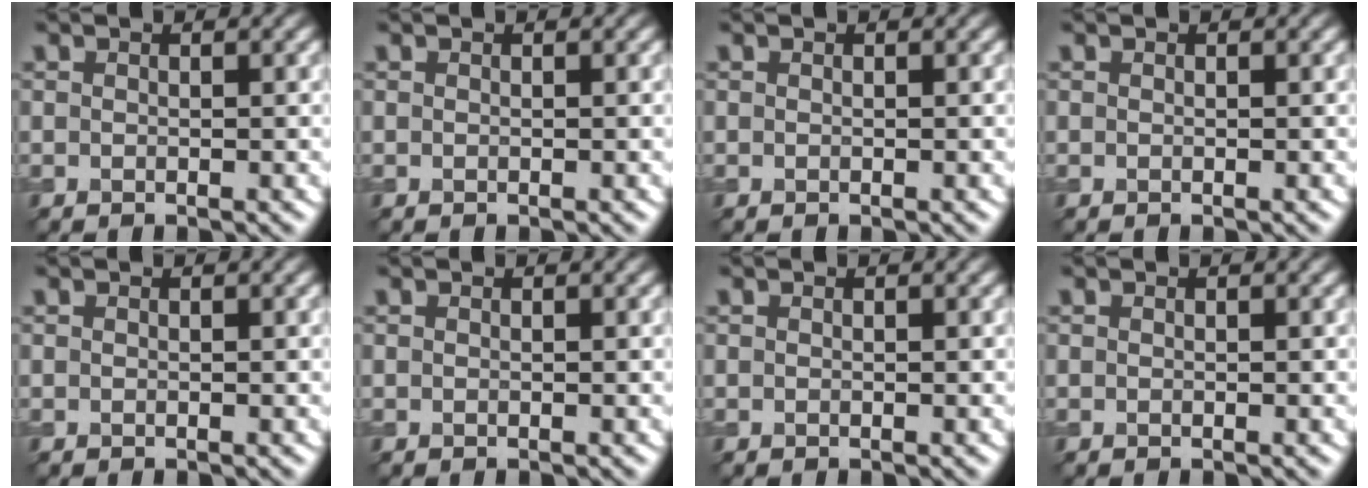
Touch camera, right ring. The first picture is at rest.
{"total": 0.0}
{"total": 0.0}
{"total": 0.0}
{"total": 0.0}
{"total": 0.0}
{"total": 0.0}
{"total": 0.0}